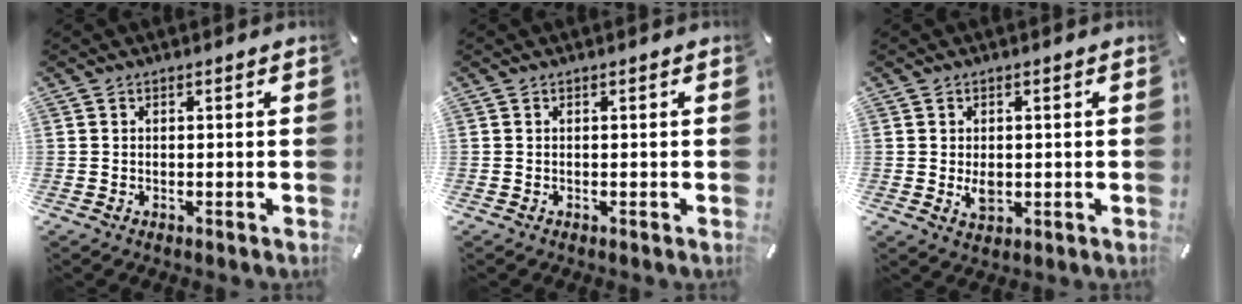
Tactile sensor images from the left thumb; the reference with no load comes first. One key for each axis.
{"total": 0.0}
{"total": 3.6, "fx": -0.2, "fy": 2.6, "fz": 2.4, "tx": -0.050, "ty": -0.004, "tz": -0.007}